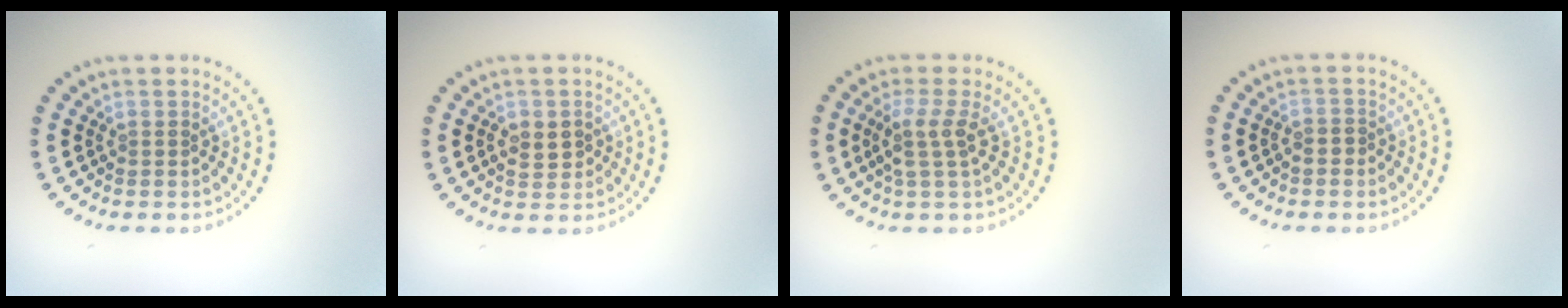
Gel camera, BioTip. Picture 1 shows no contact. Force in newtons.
{"total": 2.2, "press": 2.2, "slide": 0.3}
{"total": 2.5, "press": 2.0, "slide": 1.6}
{"total": 0.9, "press": 0.6, "slide": 0.6}